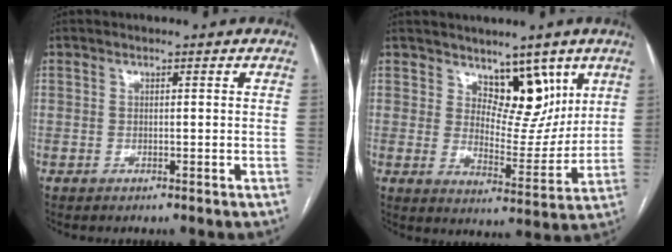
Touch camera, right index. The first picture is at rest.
{"total": 8.4, "force": [5.3, 4.6, 4.6], "torque": [-0.055, -0.008, 0.093]}